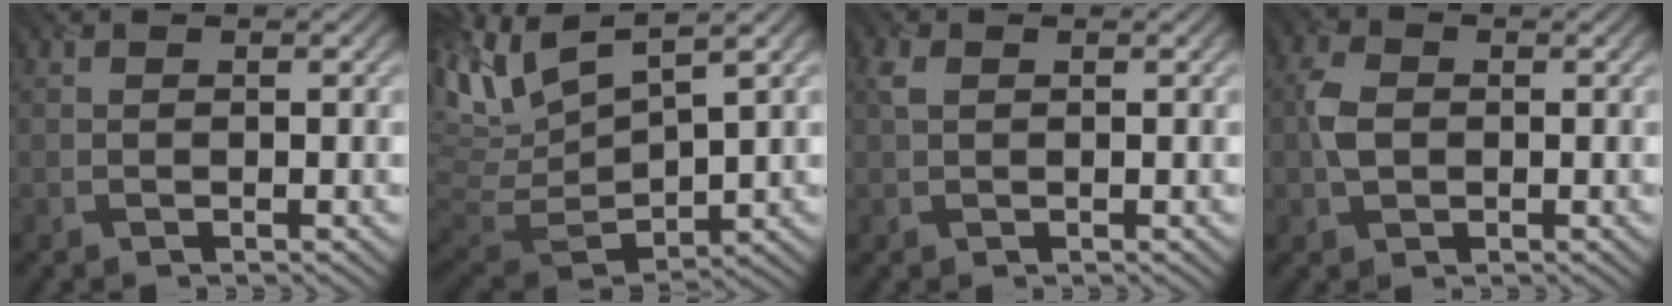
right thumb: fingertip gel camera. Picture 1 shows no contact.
{"total": 12.3, "force": [5.9, 4.6, 9.8], "torque": [-0.244, 0.010, 0.116]}
{"total": 1.3, "force": [0.5, 0.8, 0.9], "torque": [-0.027, 0.004, 0.008]}
{"total": 3.4, "force": [-0.1, 2.4, 2.3], "torque": [-0.059, 0.003, -0.007]}